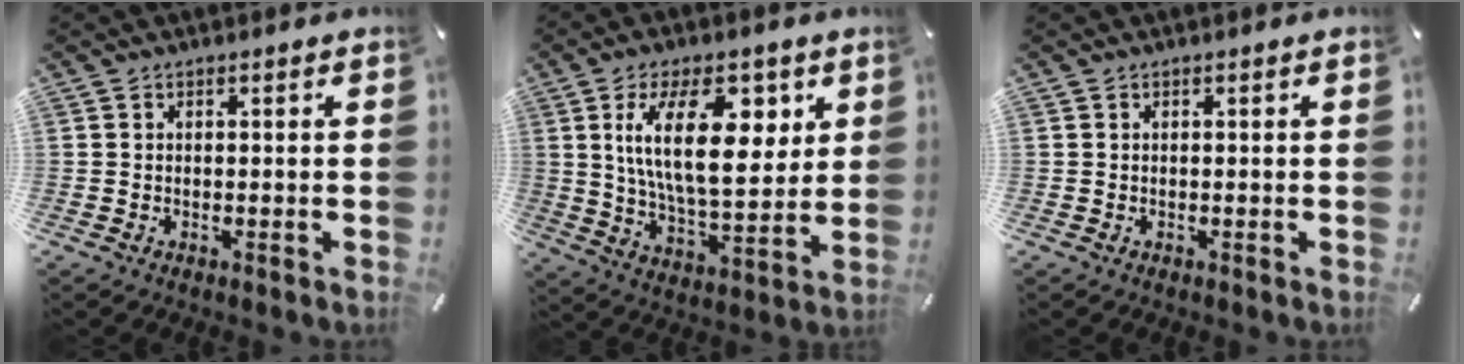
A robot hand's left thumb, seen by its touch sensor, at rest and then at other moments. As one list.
[{"total": 19.1, "force": [6.9, 9.1, 15.3], "torque": [-0.273, 0.000, 0.109]}, {"total": 0.0}]